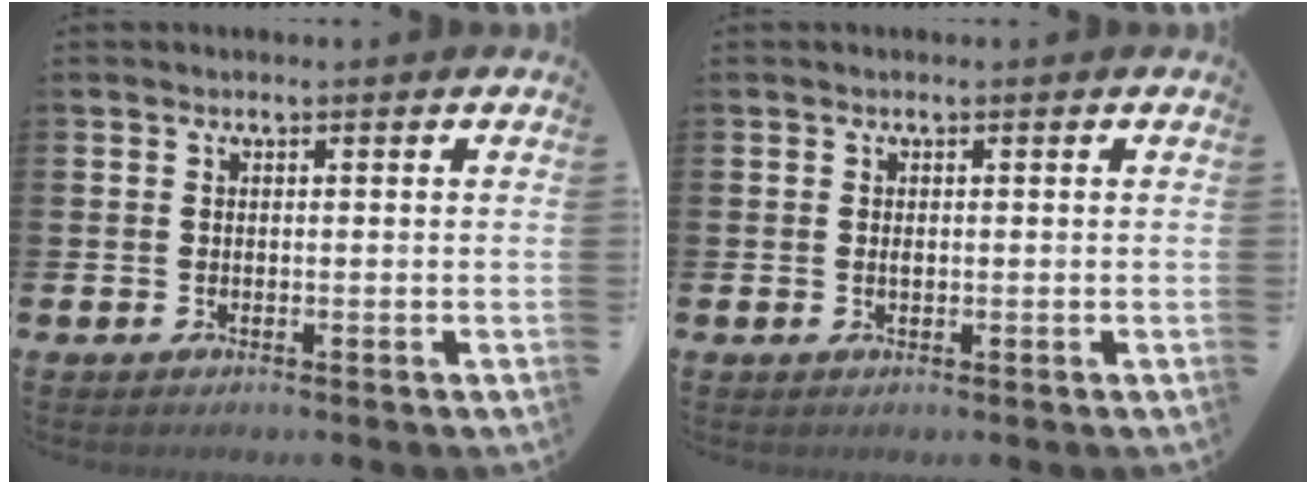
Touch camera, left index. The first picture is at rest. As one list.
[{"total": 0.6, "force": [0.1, 0.2, 0.5], "torque": [-0.010, 0.001, 0.001]}]